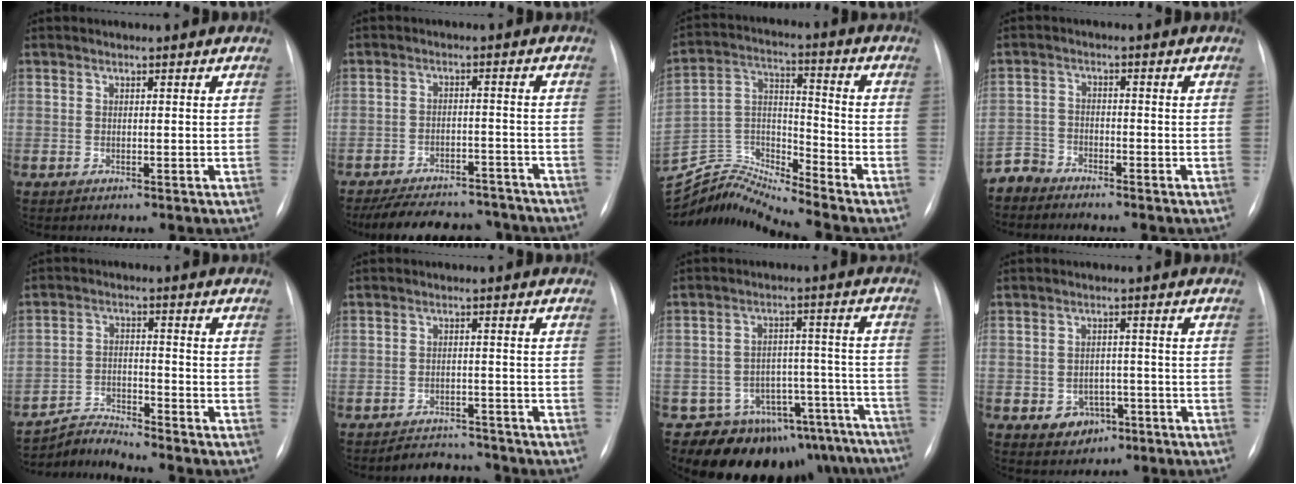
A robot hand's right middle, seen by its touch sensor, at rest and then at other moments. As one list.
[{"total": 16.6, "force": [-14.7, 5.2, 5.6], "torque": [-0.115, 0.003, -0.200]}, {"total": 13.2, "force": [-13.0, -2.0, 1.1], "torque": [-0.020, 0.038, -0.251]}, {"total": 3.6, "force": [-3.4, 0.8, -0.9], "torque": [0.021, -0.008, -0.068]}, {"total": 5.1, "force": [-4.8, -1.4, -1.2], "torque": [0.011, -0.010, -0.088]}, {"total": 4.6, "force": [-4.4, 1.2, -0.2], "torque": [0.005, 0.007, -0.065]}, {"total": 18.2, "force": [-15.8, 8.5, 3.0], "torque": [0.001, 0.072, -0.194]}, {"total": 4.8, "force": [-2.0, 4.0, 1.8], "torque": [-0.021, 0.011, -0.017]}]